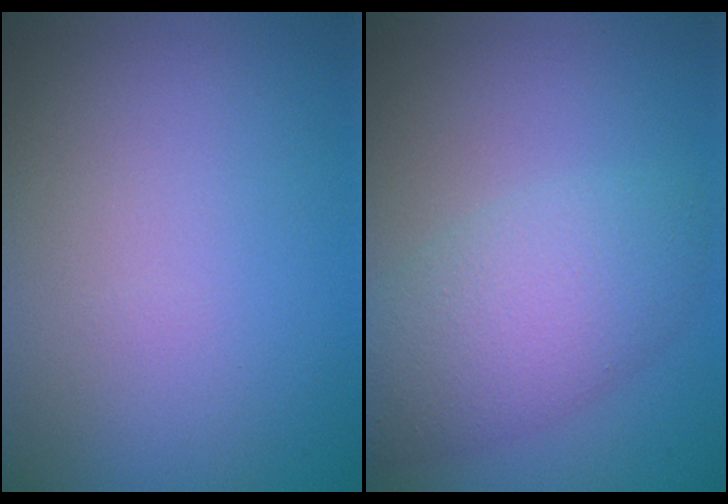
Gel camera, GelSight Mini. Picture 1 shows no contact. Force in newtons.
{"total": 5.4, "press": 5.4, "slide": 0.2}